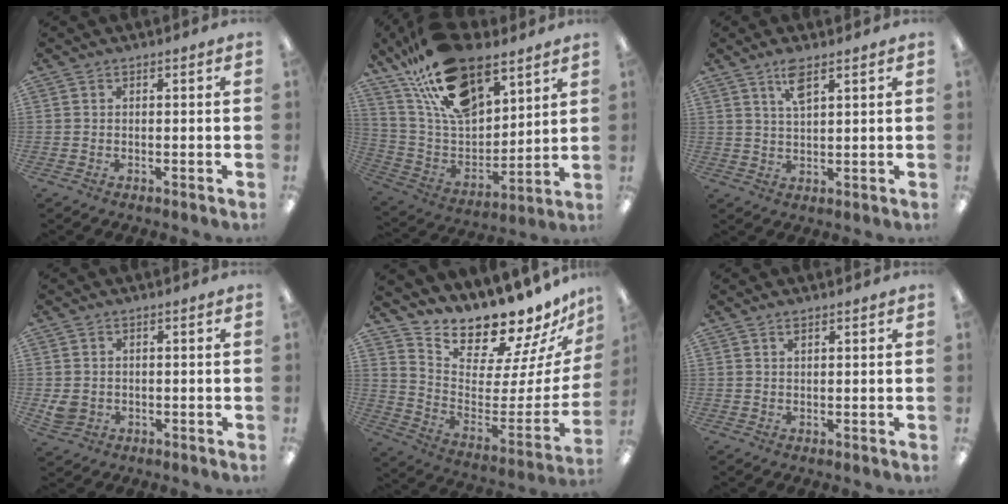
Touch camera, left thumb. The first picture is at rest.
{"total": 23.0, "force": [15.1, 11.5, 13.0], "torque": [-0.240, -0.066, 0.274]}
{"total": 5.4, "force": [3.6, 1.6, 3.8], "torque": [-0.069, -0.006, 0.059]}
{"total": 3.2, "force": [0.0, 2.9, 1.4], "torque": [-0.017, 0.002, 0.001]}
{"total": 14.3, "force": [14.0, 2.3, 1.6], "torque": [-0.029, -0.154, 0.235]}
{"total": 1.5, "force": [1.1, 0.6, 0.9], "torque": [-0.022, 0.001, 0.019]}